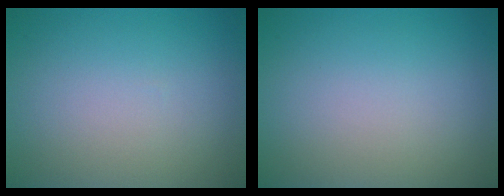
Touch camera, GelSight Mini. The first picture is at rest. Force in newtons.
{"total": 0.0}